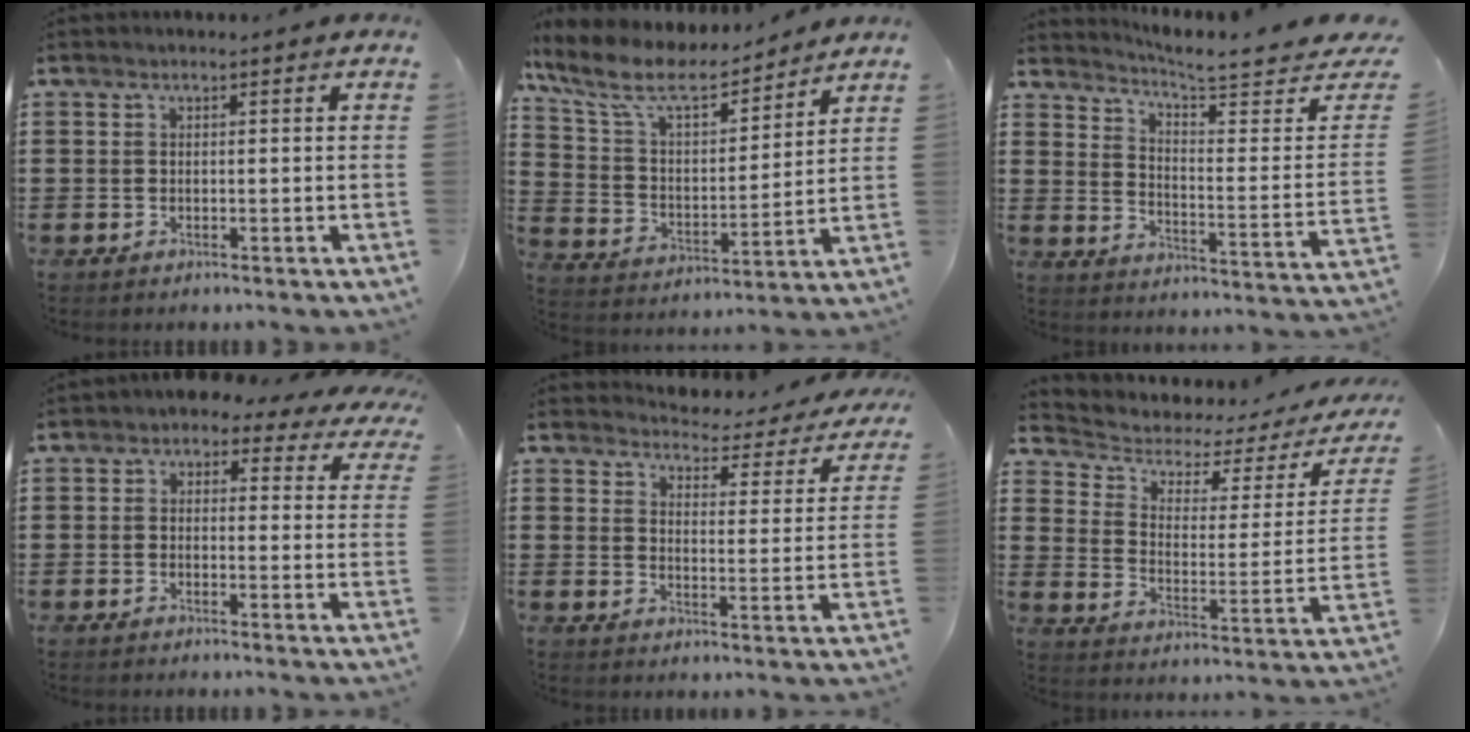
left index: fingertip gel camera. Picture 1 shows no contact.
{"total": 9.2, "force": [7.5, 2.7, 4.8], "torque": [-0.126, -0.038, 0.126]}
{"total": 5.8, "force": [5.2, -0.1, 2.4], "torque": [-0.067, -0.045, 0.086]}
{"total": 2.2, "force": [1.2, 1.5, 1.1], "torque": [-0.023, -0.004, 0.016]}
{"total": 3.3, "force": [3.2, 0.3, 0.4], "torque": [-0.022, -0.034, 0.047]}
{"total": 2.8, "force": [1.9, 1.4, 1.5], "torque": [-0.048, -0.017, 0.025]}